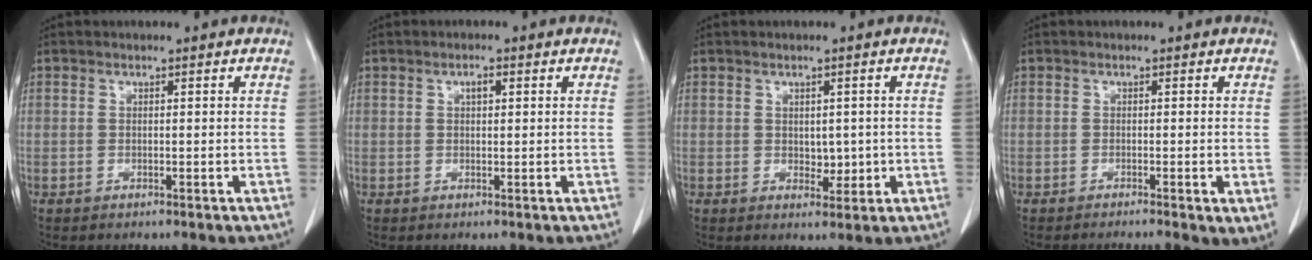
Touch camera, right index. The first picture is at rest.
{"total": 1.4, "force": [0.5, 0.5, 1.2], "torque": [-0.020, 0.002, 0.007]}
{"total": 2.9, "force": [-0.1, 1.8, 2.2], "torque": [-0.028, -0.003, 0.006]}
{"total": 4.0, "force": [-2.2, 0.8, 3.2], "torque": [-0.036, -0.012, -0.038]}